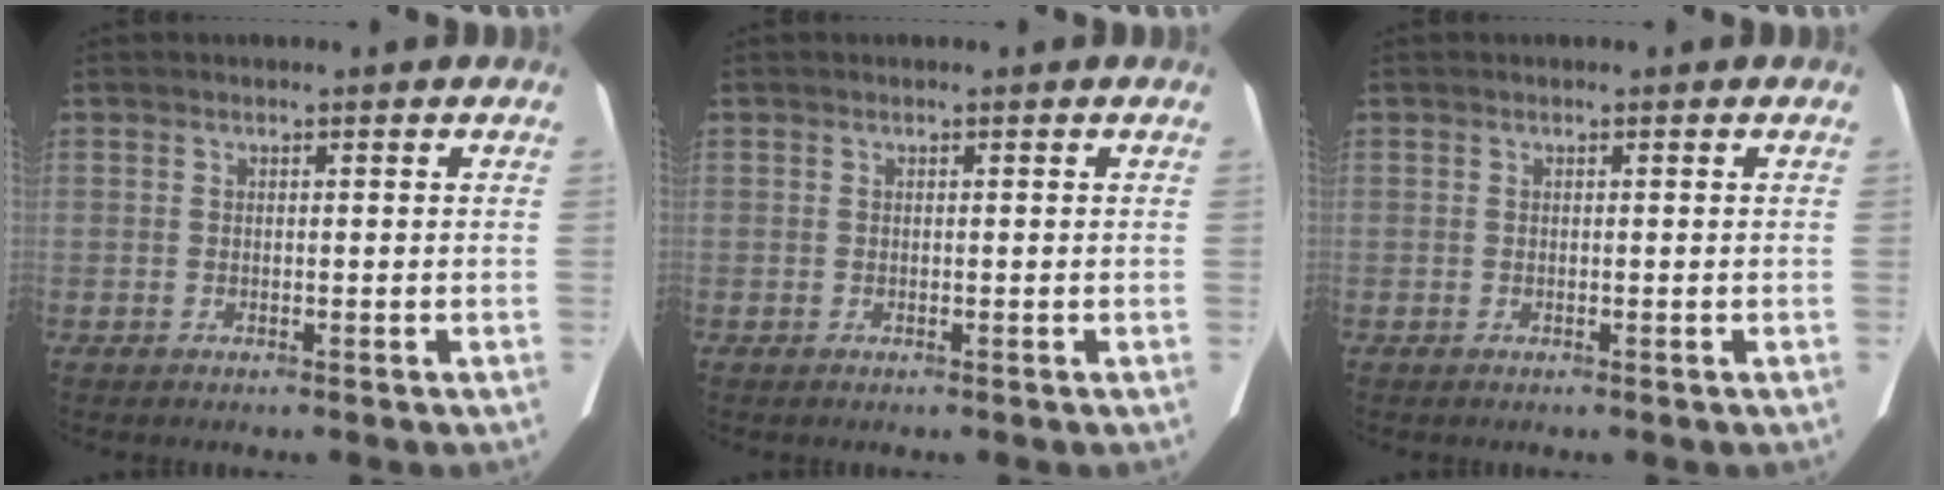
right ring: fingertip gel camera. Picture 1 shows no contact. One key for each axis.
{"total": 0.0}
{"total": 0.0}